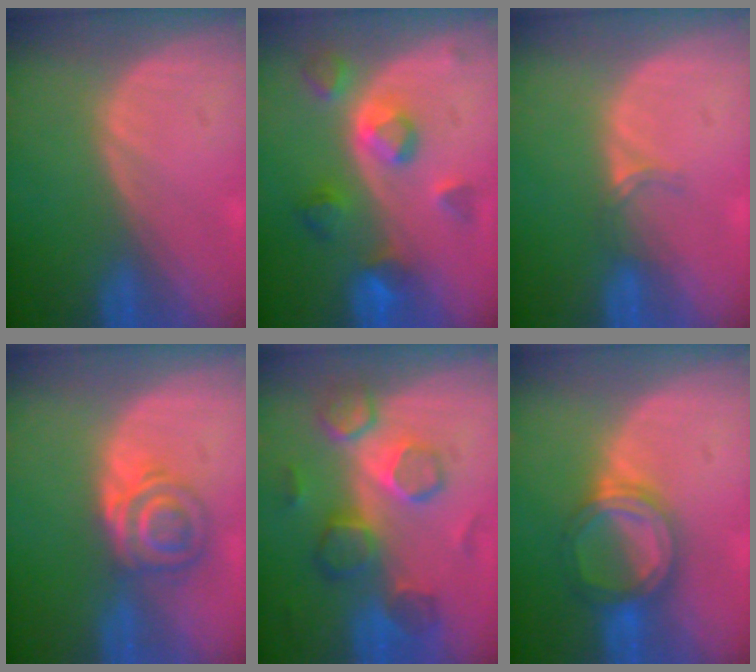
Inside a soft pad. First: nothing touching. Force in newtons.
{"total": 7.7, "press": 6.9, "slide": 3.5}
{"total": 1.9, "press": 1.5, "slide": 1.2}
{"total": 5.7, "press": 5.4, "slide": 2.0}
{"total": 8.7, "press": 8.4, "slide": 2.2}
{"total": 5.9, "press": 5.5, "slide": 2.0}